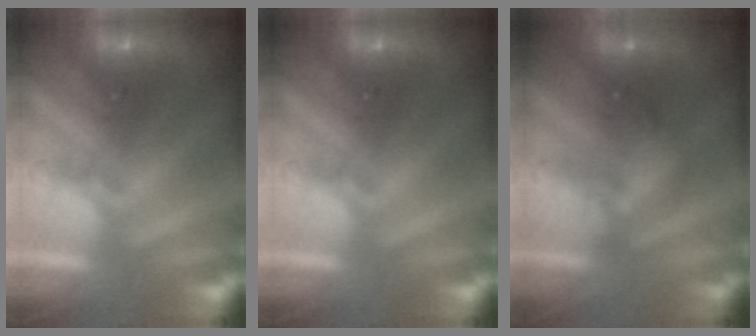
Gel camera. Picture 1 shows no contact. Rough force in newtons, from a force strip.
{"total": 0.0}
{"total": 2.4}